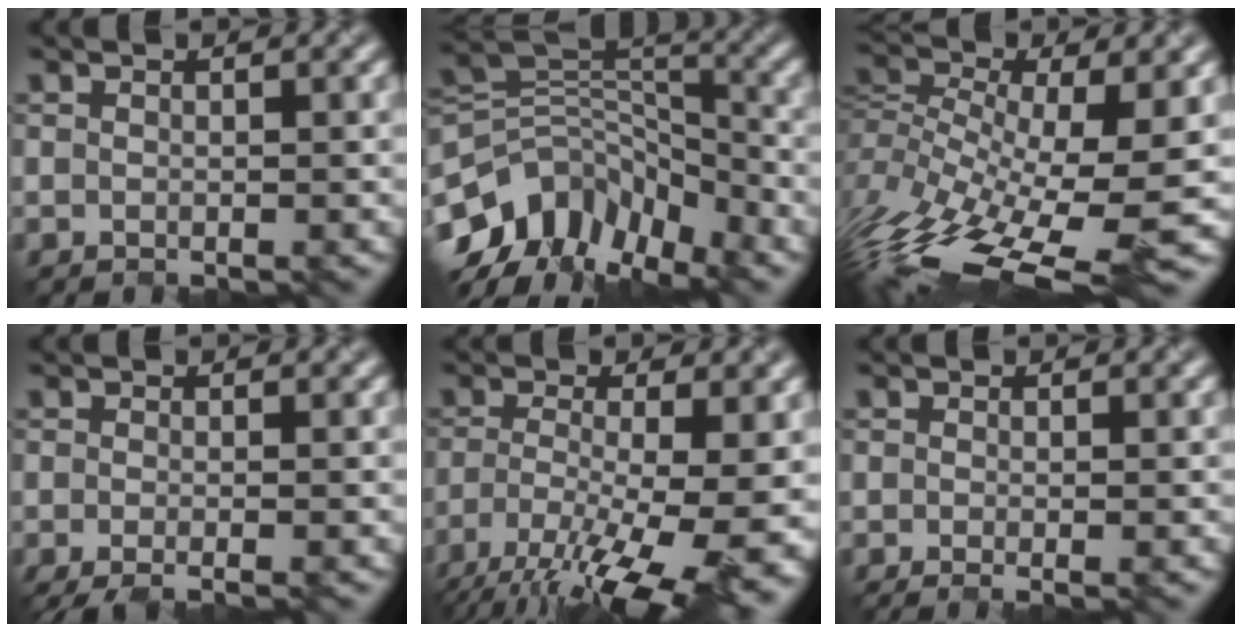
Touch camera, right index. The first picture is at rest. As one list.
[{"total": 10.1, "force": [-5.5, 6.4, 5.6], "torque": [-0.108, 0.003, -0.110]}, {"total": 14.0, "force": [-4.5, 5.6, 12.0], "torque": [-0.262, -0.015, -0.081]}, {"total": 2.5, "force": [-1.1, 0.5, 2.2], "torque": [-0.037, -0.009, -0.027]}, {"total": 13.2, "force": [-6.5, 3.7, 10.9], "torque": [-0.189, -0.022, -0.101]}, {"total": 0.8, "force": [-0.4, 0.0, 0.7], "torque": [-0.012, -0.008, -0.010]}]